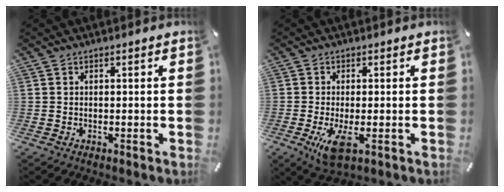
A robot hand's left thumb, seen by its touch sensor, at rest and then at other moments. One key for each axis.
{"total": 6.7, "fx": -1.8, "fy": 2.3, "fz": 6.0, "tx": -0.112, "ty": -0.024, "tz": -0.031}